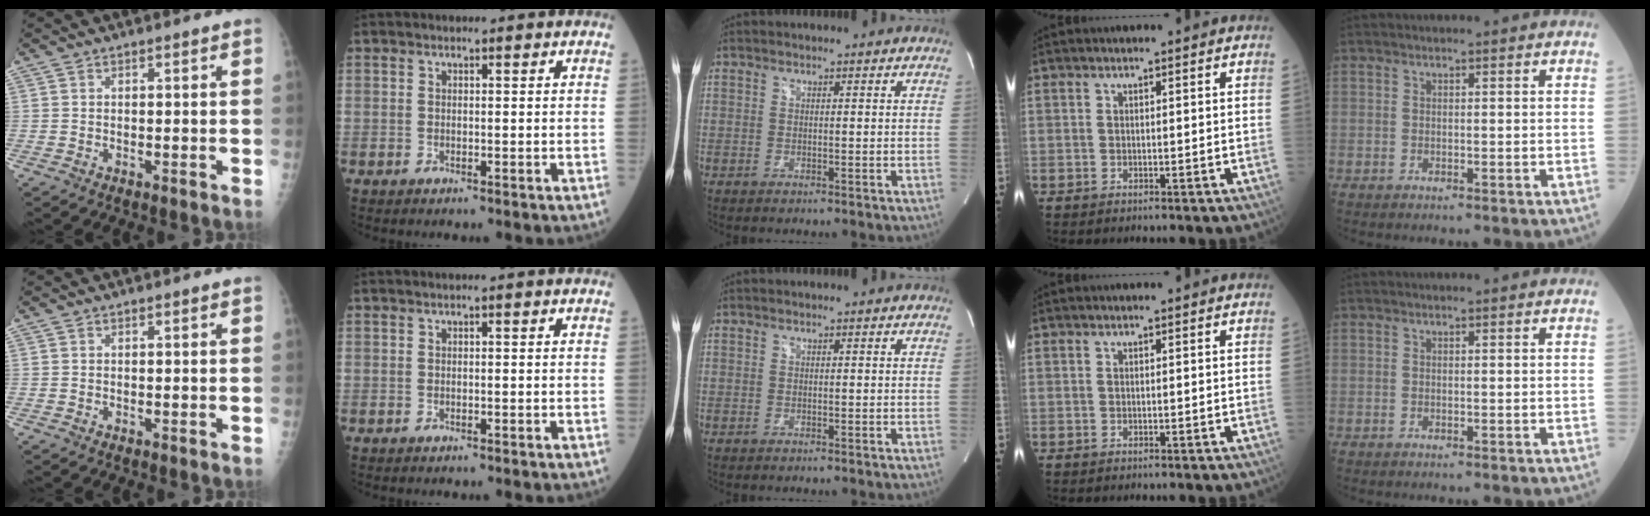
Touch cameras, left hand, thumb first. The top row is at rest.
{}